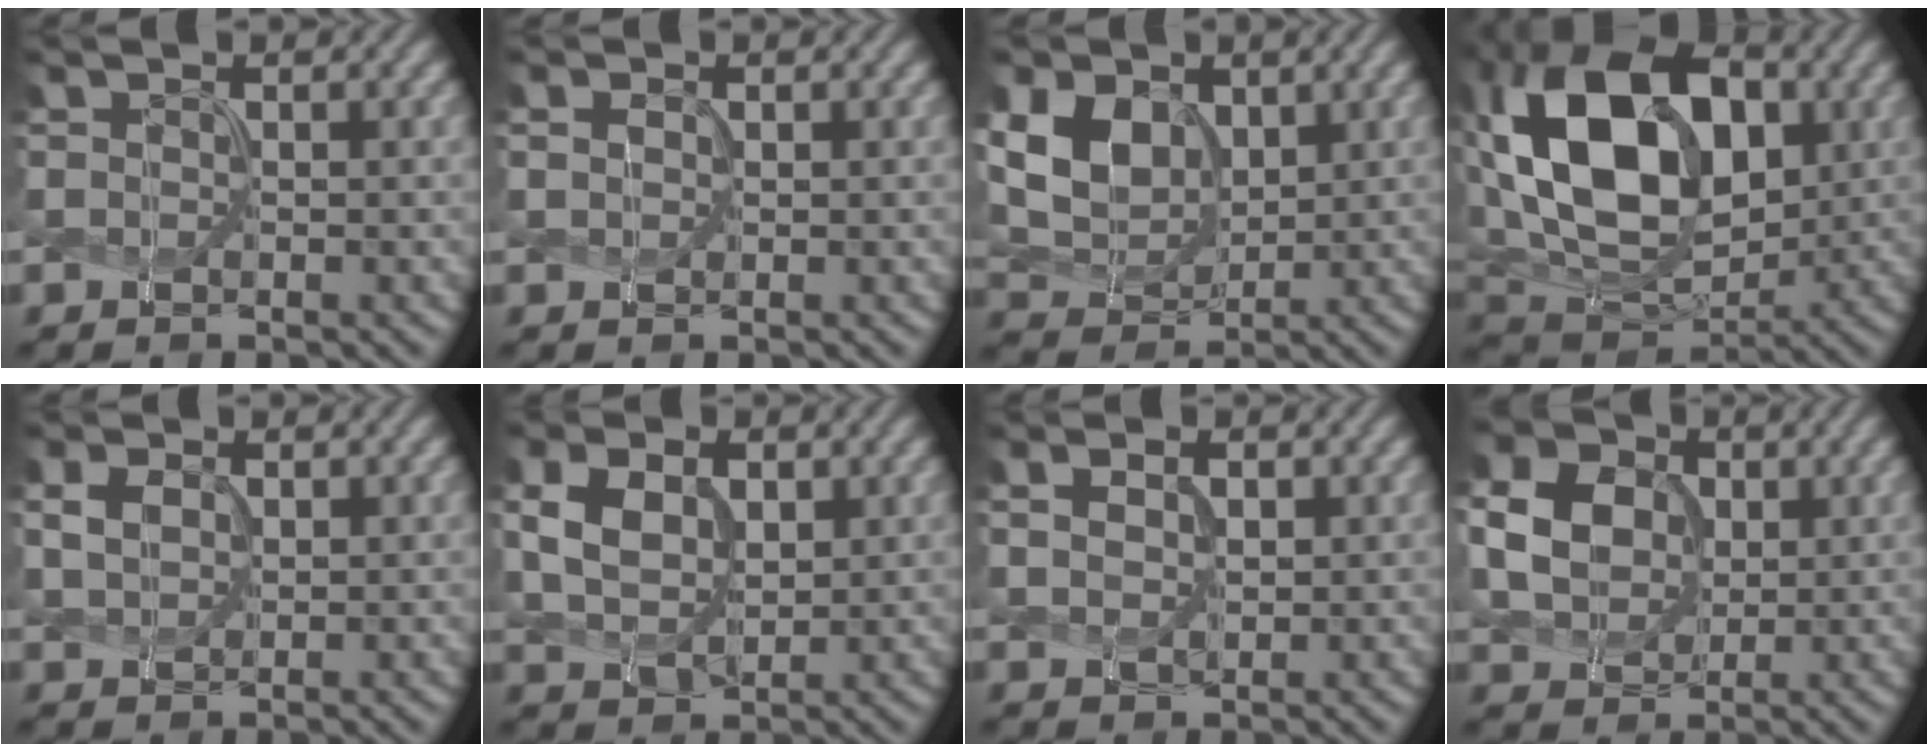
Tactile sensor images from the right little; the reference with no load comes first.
{"total": 0.0}
{"total": 5.7, "force": [1.4, 4.3, 3.4], "torque": [-0.084, -0.002, 0.028]}
{"total": 15.5, "force": [2.7, 10.4, 11.3], "torque": [-0.218, 0.019, 0.051]}
{"total": 1.3, "force": [0.1, 1.1, 0.8], "torque": [-0.028, 0.004, 0.011]}
{"total": 4.9, "force": [0.5, 3.4, 3.5], "torque": [-0.083, 0.007, 0.014]}
{"total": 2.0, "force": [0.4, 1.3, 1.4], "torque": [-0.039, 0.005, 0.014]}
{"total": 7.7, "force": [1.3, 6.3, 4.2], "torque": [-0.124, 0.026, 0.022]}